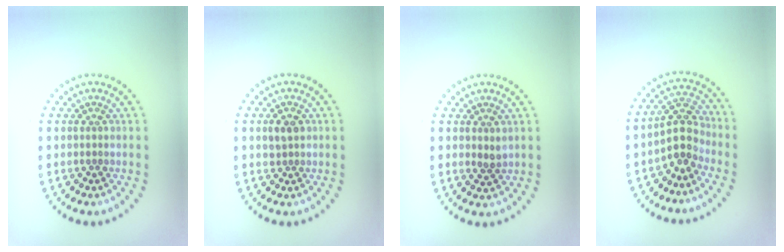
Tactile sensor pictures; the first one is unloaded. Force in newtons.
{"total": 1.7, "press": 1.6, "slide": 0.3}
{"total": 1.0, "press": 0.9, "slide": 0.4}
{"total": 3.0, "press": 2.6, "slide": 1.5}